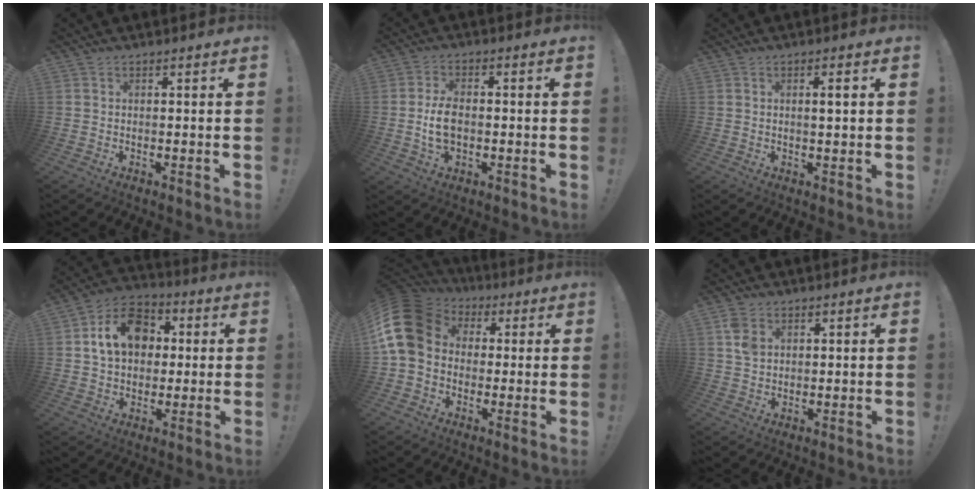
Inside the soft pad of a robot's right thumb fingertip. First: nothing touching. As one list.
[{"total": 7.0, "force": [-0.9, 4.2, 5.5], "torque": [-0.096, 0.002, -0.017]}, {"total": 2.5, "force": [0.5, 0.2, 2.4], "torque": [-0.040, -0.001, 0.004]}, {"total": 15.0, "force": [3.5, 11.7, 8.7], "torque": [-0.124, 0.006, 0.072]}, {"total": 16.1, "force": [2.6, 12.5, 9.9], "torque": [-0.181, 0.003, 0.050]}, {"total": 4.9, "force": [1.9, 3.3, 3.0], "torque": [-0.043, -0.001, 0.036]}]